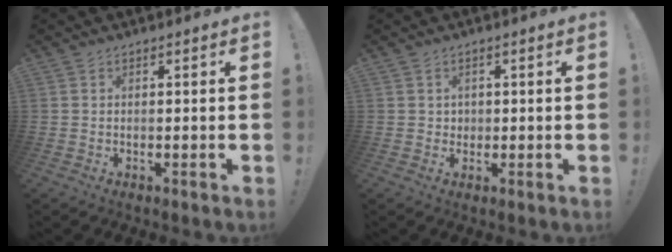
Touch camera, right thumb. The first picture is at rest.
{"total": 1.9, "force": [0.6, 1.8, 0.4], "torque": [-0.005, 0.001, 0.010]}